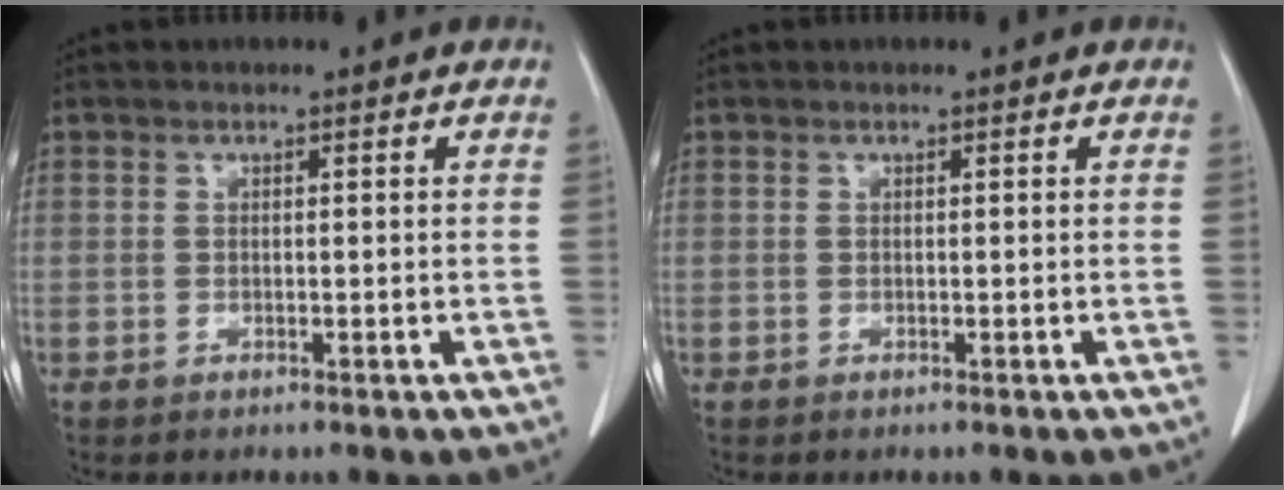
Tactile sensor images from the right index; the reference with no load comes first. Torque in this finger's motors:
{"motor_torque": [0.00, 0.00, 0.00, 0.00]}